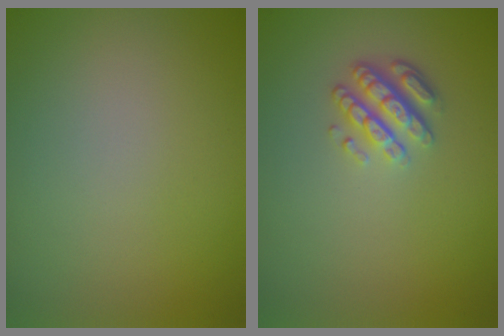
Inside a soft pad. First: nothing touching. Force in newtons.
{"total": 3.4, "press": 2.6, "slide": 2.3}